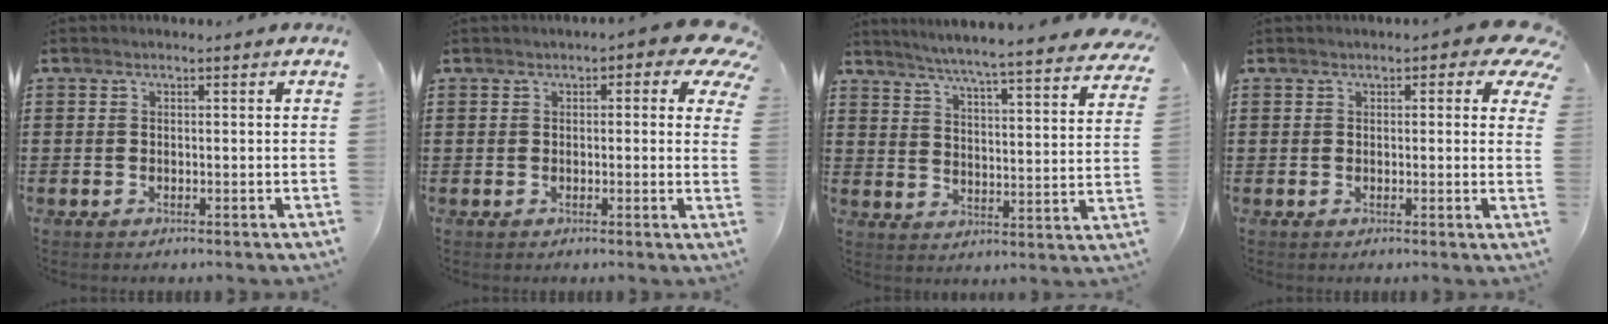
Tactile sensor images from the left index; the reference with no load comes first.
{"total": 3.2, "force": [1.7, 1.3, 2.4], "torque": [-0.039, 0.000, 0.025]}
{"total": 4.8, "force": [4.5, -1.0, 1.2], "torque": [-0.048, -0.040, 0.071]}
{"total": 3.0, "force": [1.9, 1.3, 2.1], "torque": [-0.033, 0.000, 0.028]}